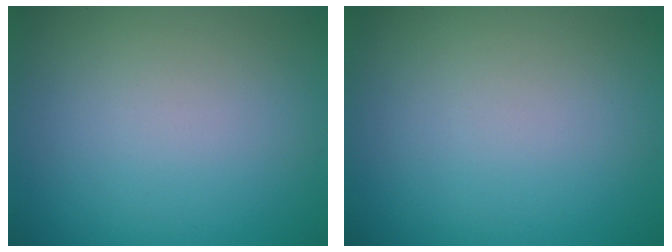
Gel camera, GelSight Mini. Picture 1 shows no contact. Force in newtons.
{"total": 0.0}